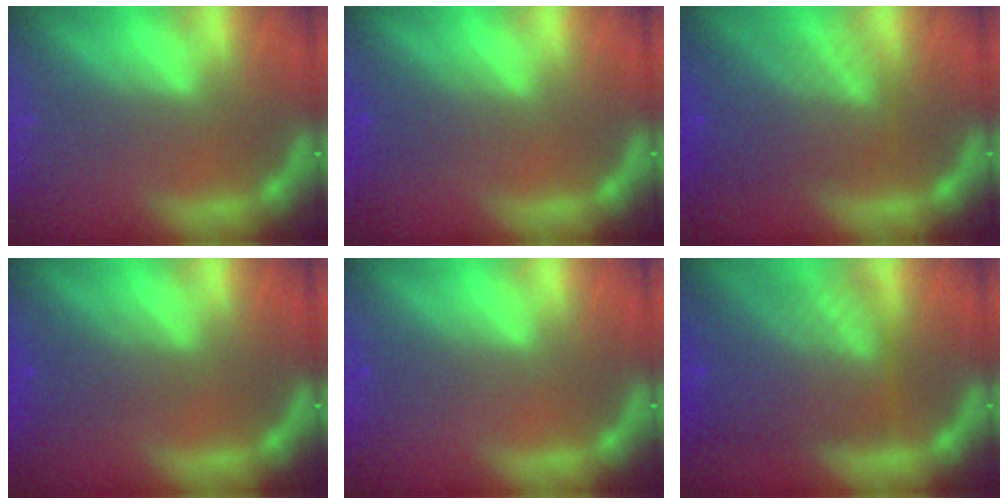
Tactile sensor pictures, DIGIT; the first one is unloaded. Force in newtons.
{"total": 1.9}
{"total": 6.6}
{"total": 2.5}
{"total": 1.0}
{"total": 9.1}